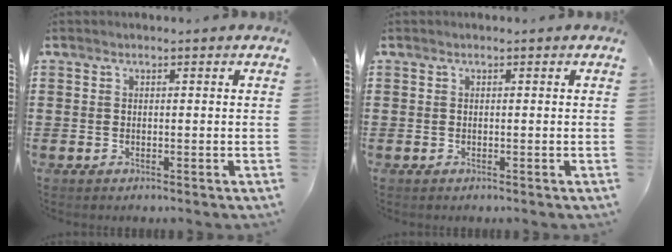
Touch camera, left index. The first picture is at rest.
{"total": 0.0}